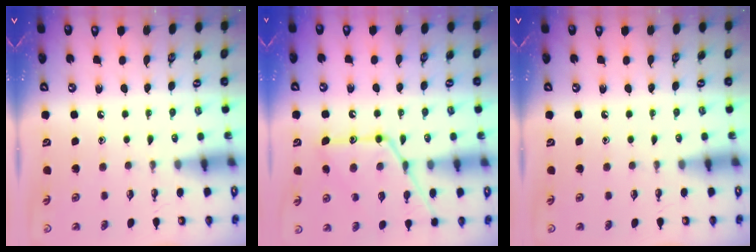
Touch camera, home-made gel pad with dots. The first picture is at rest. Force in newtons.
{"total": 17.5, "press": 17.5, "slide": 1.5}
{"total": 0.0}